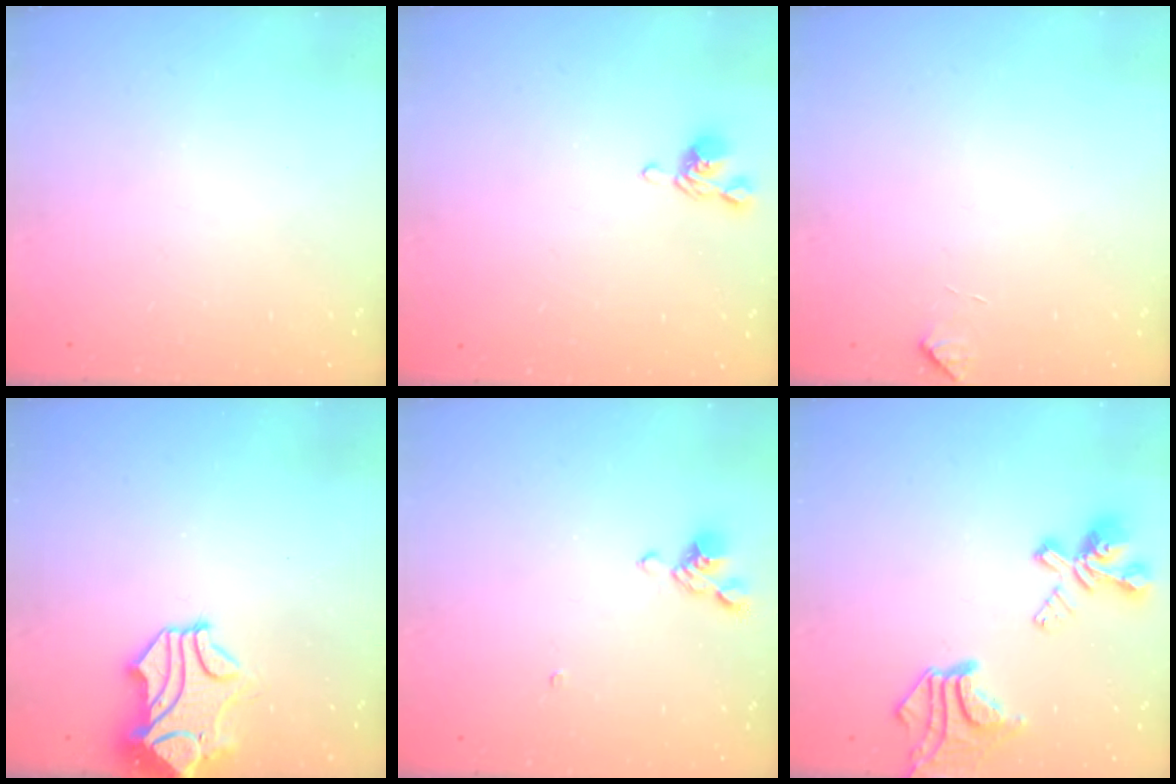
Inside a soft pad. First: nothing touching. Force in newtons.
{"total": 4.2, "press": 4.2, "slide": 0.1}
{"total": 2.7, "press": 2.7, "slide": 0.6}
{"total": 1.5, "press": 0.8, "slide": 1.3}
{"total": 1.8, "press": 1.5, "slide": 1.0}
{"total": 8.5, "press": 8.1, "slide": 2.7}